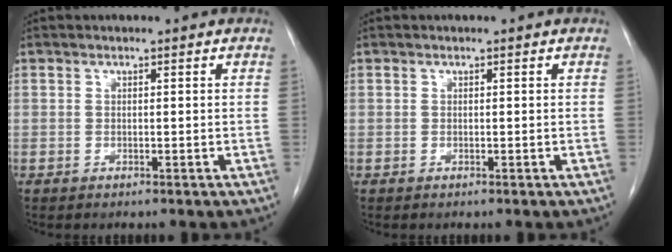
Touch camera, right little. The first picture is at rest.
{"total": 0.0}